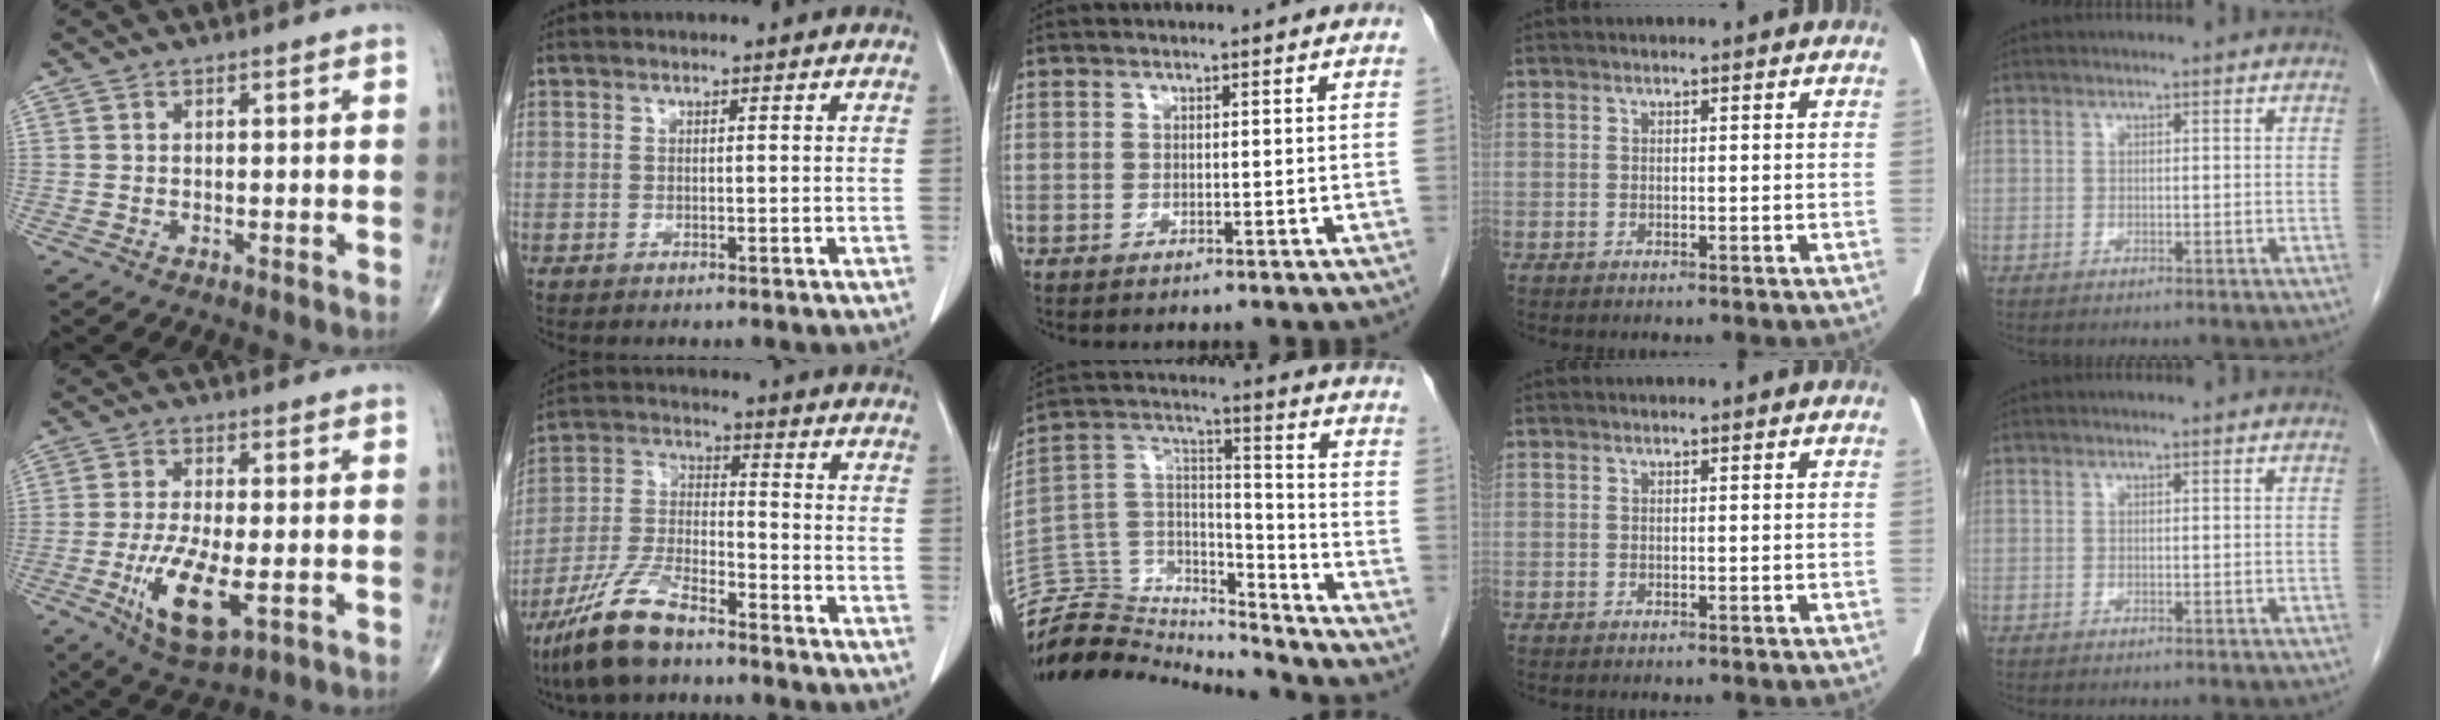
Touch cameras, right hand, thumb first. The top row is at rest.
{"thumb": {"total": 11.4, "force": [-3.4, 4.0, 10.1], "torque": [-0.192, -0.012, -0.054]}, "index": {"total": 11.4, "force": [-8.6, 2.8, 6.9], "torque": [-0.155, -0.015, -0.167]}, "middle": {"total": 18.7, "force": [-18.2, 3.9, 1.8], "torque": [-0.036, 0.066, -0.302]}}